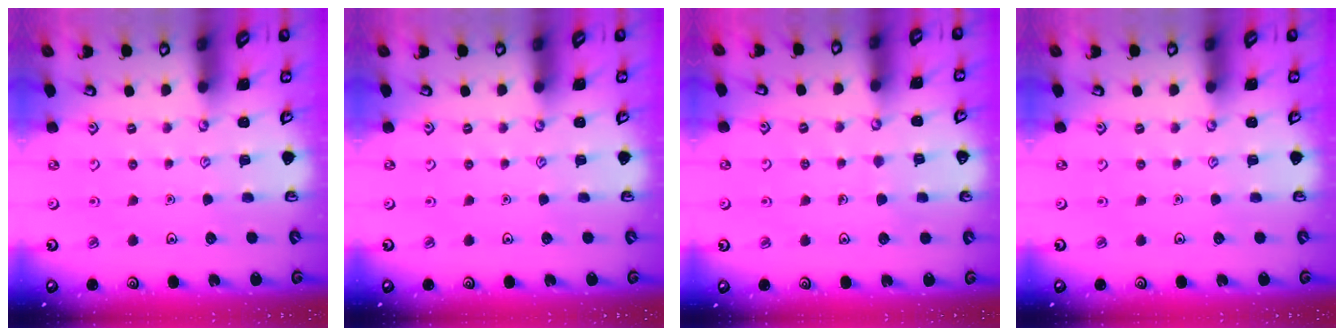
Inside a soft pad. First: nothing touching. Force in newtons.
{"total": 0.0}
{"total": 4.3, "press": 4.3, "slide": 0.3}
{"total": 0.0}